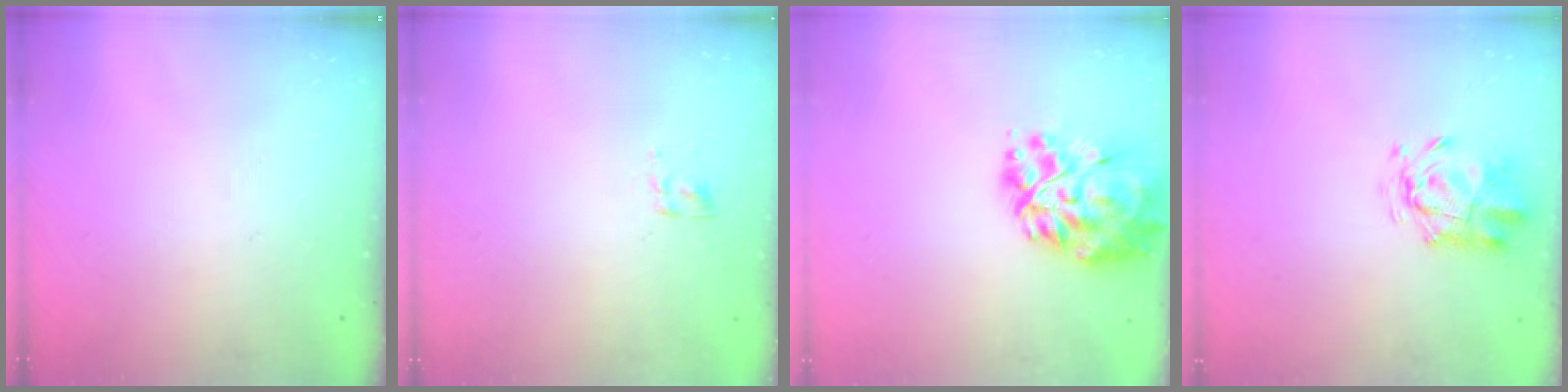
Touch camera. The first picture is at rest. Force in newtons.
{"total": 2.3, "press": 2.0, "slide": 1.2}
{"total": 19.3, "press": 18.2, "slide": 6.4}
{"total": 3.3, "press": 3.0, "slide": 1.3}